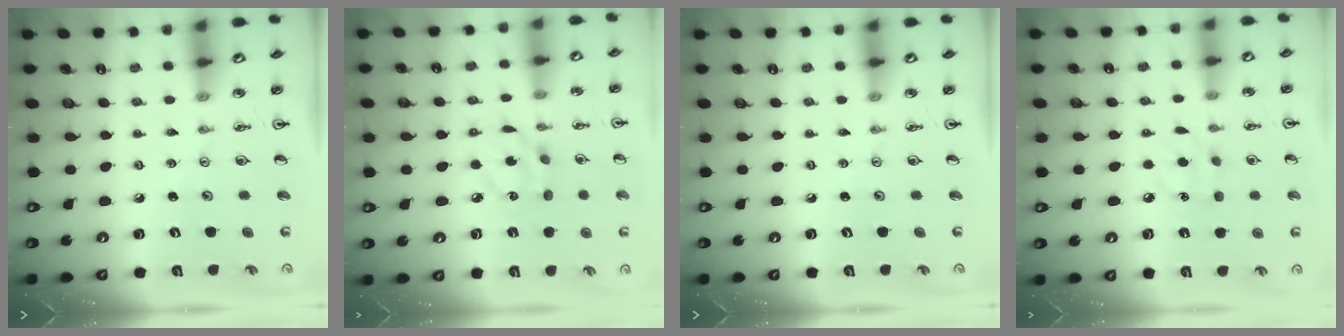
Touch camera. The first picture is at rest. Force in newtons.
{"total": 8.6, "press": 8.6, "slide": 0.4}
{"total": 0.0}
{"total": 7.1, "press": 7.0, "slide": 0.7}